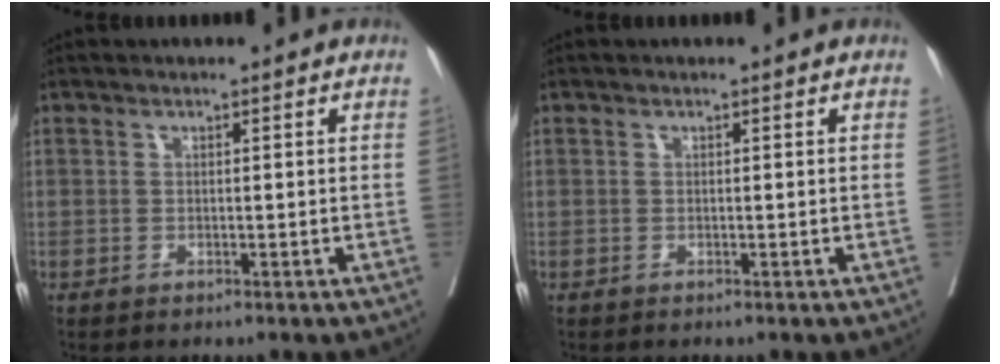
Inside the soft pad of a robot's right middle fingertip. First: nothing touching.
{"total": 0.0}